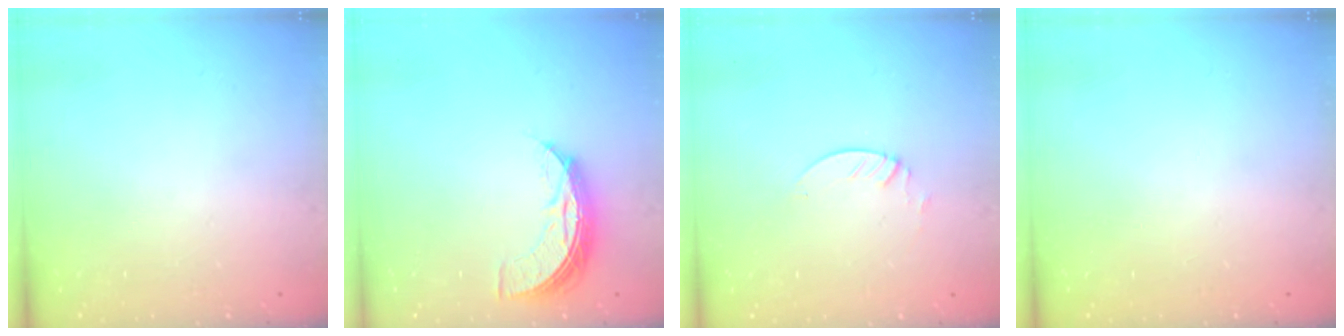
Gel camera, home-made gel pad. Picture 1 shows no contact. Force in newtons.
{"total": 7.7, "press": 7.6, "slide": 0.7}
{"total": 1.3, "press": 1.3, "slide": 0.1}
{"total": 0.0}